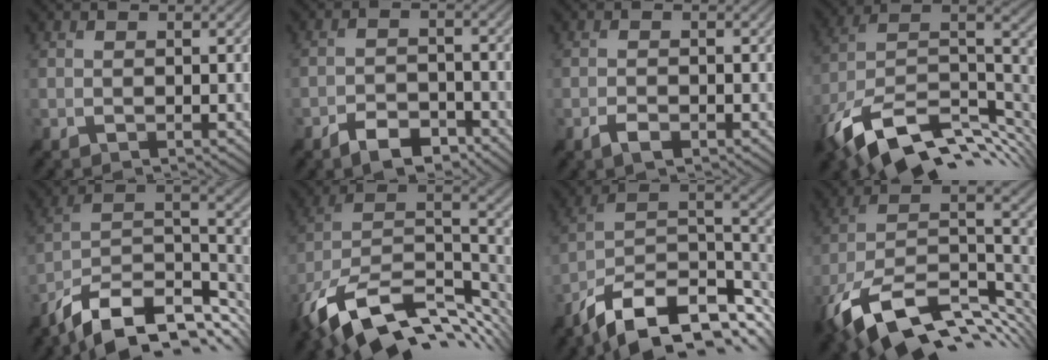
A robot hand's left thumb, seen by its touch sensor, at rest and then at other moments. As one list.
[{"total": 4.5, "force": [-3.6, 1.8, 2.0], "torque": [-0.031, -0.001, -0.065]}, {"total": 1.7, "force": [-1.2, 0.5, 1.1], "torque": [-0.020, 0.000, -0.023]}, {"total": 16.2, "force": [-8.1, 8.5, 11.2], "torque": [-0.256, -0.026, -0.132]}, {"total": 14.1, "force": [-9.1, 6.0, 9.0], "torque": [-0.207, -0.013, -0.152]}, {"total": 16.7, "force": [-9.0, 8.6, 11.1], "torque": [-0.265, -0.026, -0.145]}, {"total": 14.4, "force": [-8.2, 6.4, 9.9], "torque": [-0.213, -0.011, -0.140]}, {"total": 17.6, "force": [-9.6, 8.7, 12.0], "torque": [-0.277, -0.027, -0.155]}]